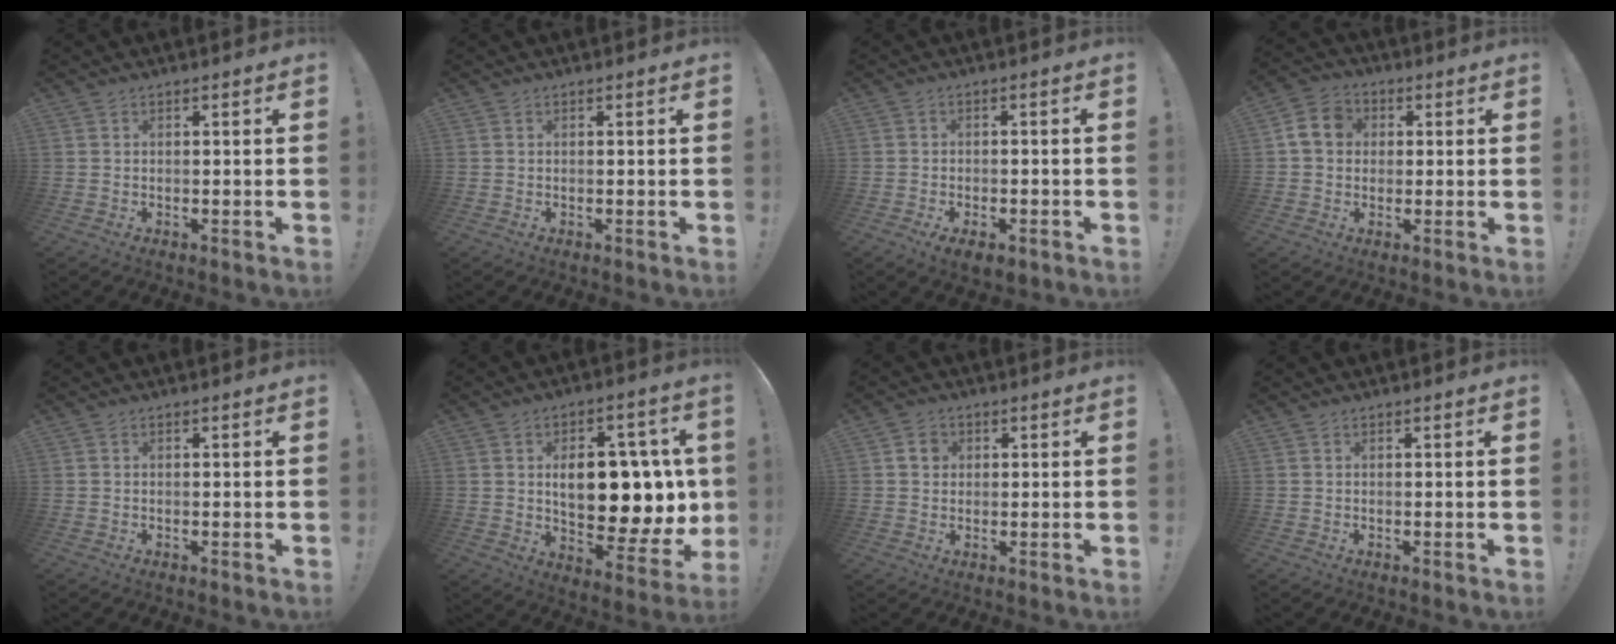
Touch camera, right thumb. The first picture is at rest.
{"total": 0.0}
{"total": 4.4, "force": [-2.6, 1.8, 3.1], "torque": [-0.047, 0.010, -0.040]}
{"total": 8.2, "force": [1.3, 6.9, 4.2], "torque": [-0.064, 0.015, 0.032]}
{"total": 0.0}
{"total": 17.8, "force": [1.8, 9.8, 14.7], "torque": [-0.206, -0.012, 0.035]}
{"total": 3.7, "force": [0.8, 3.3, 1.5], "torque": [-0.012, 0.001, 0.013]}
{"total": 0.0}